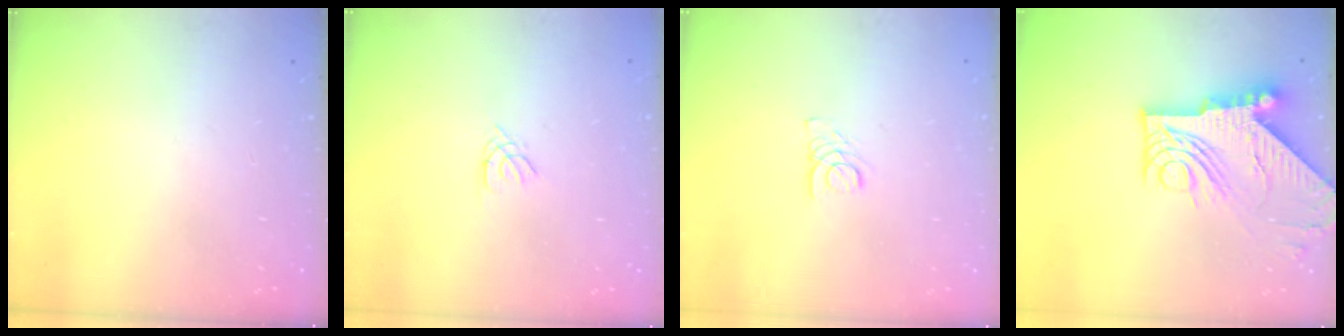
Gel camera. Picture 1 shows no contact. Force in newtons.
{"total": 1.4, "press": 1.4, "slide": 0.3}
{"total": 1.9, "press": 1.9, "slide": 0.2}
{"total": 17.7, "press": 17.6, "slide": 1.7}